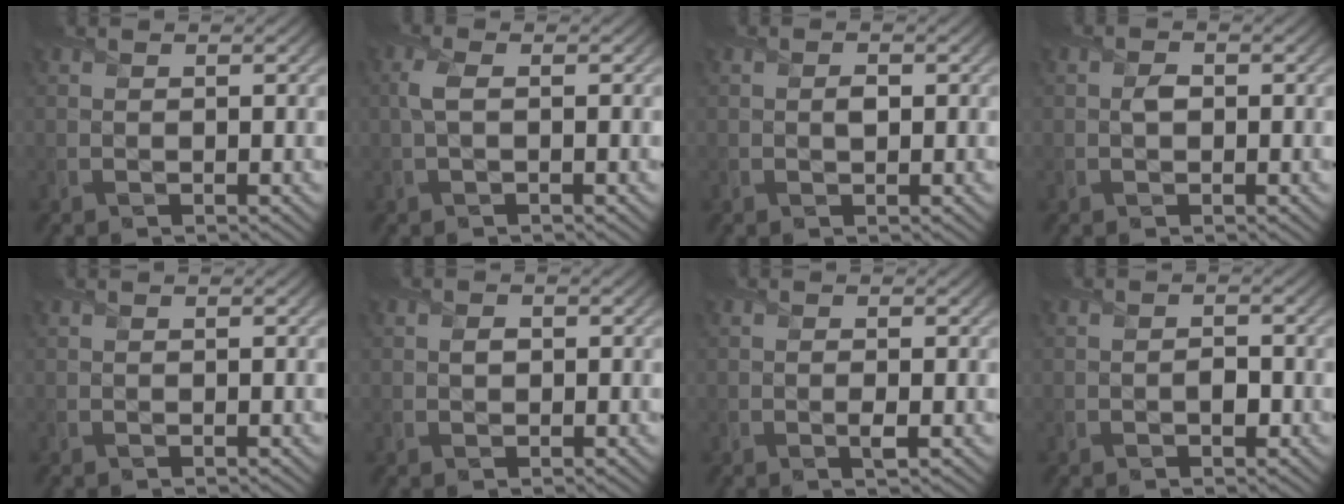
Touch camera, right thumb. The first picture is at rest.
{"total": 2.0, "force": [0.1, 0.7, 1.9], "torque": [-0.047, 0.005, -0.002]}
{"total": 1.0, "force": [0.0, 0.7, 0.8], "torque": [-0.011, -0.002, -0.001]}
{"total": 1.2, "force": [-0.1, 0.9, 0.8], "torque": [-0.013, -0.001, -0.003]}
{"total": 0.0}
{"total": 0.9, "force": [0.0, 0.7, 0.5], "torque": [-0.007, -0.002, -0.002]}
{"total": 0.9, "force": [-0.3, 0.2, 0.8], "torque": [-0.015, -0.005, -0.006]}
{"total": 1.5, "force": [-0.7, 0.9, 1.0], "torque": [-0.013, -0.002, -0.012]}